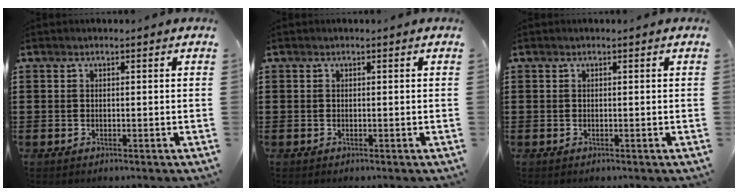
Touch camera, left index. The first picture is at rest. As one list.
[{"total": 0.0}, {"total": 0.0}]